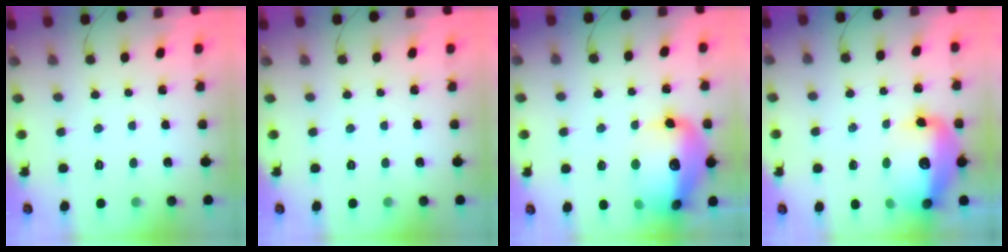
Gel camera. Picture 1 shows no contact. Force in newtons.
{"total": 0.0}
{"total": 20.7, "press": 20.5, "slide": 3.3}
{"total": 17.3, "press": 16.8, "slide": 3.9}